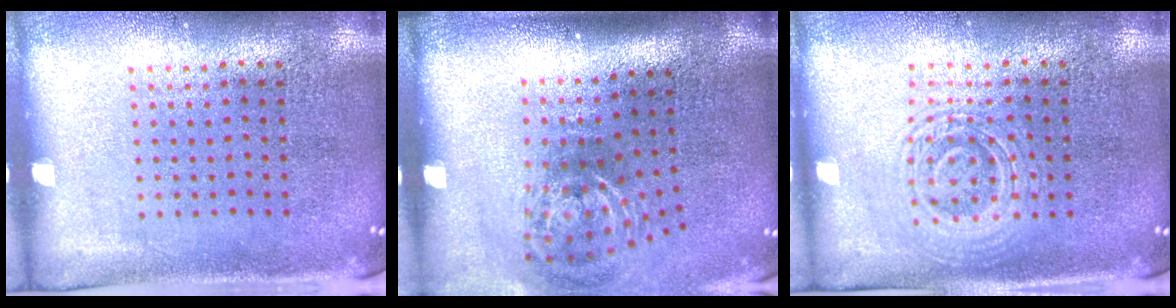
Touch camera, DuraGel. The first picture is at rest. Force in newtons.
{"total": 2.0, "press": 1.3, "slide": 1.6}
{"total": 2.9, "press": 2.8, "slide": 0.6}